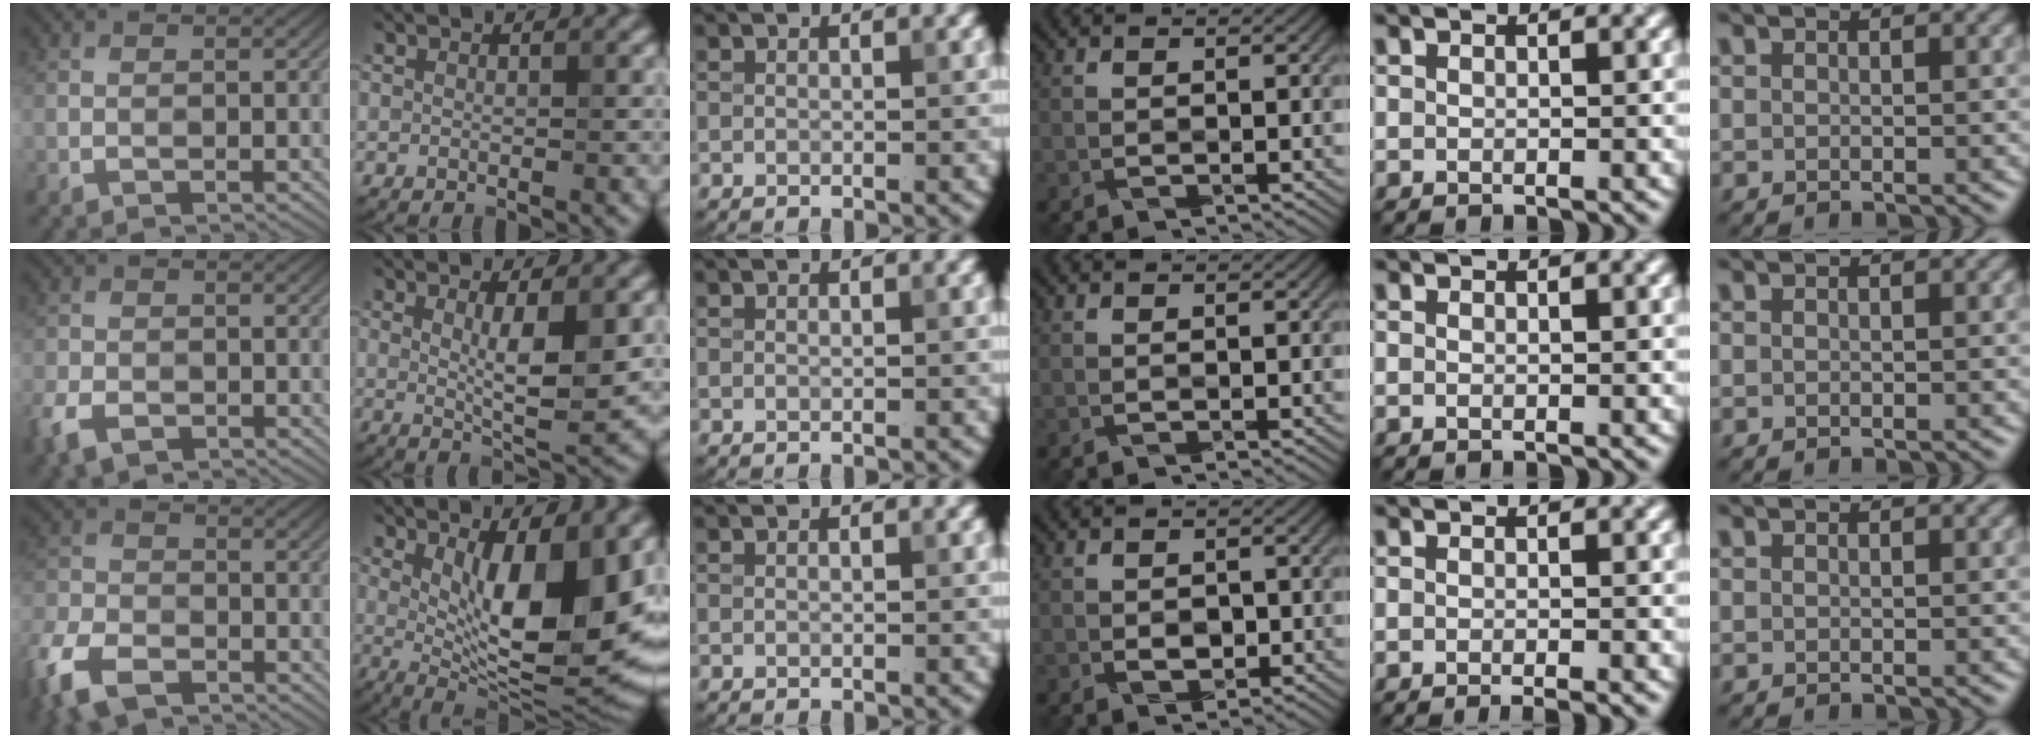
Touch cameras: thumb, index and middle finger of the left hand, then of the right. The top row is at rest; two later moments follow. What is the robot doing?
{"motion": "wrap", "object": "napkin"}